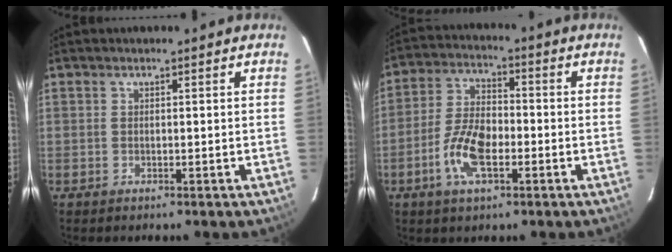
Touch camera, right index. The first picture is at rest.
{"total": 9.7, "force": [-3.6, 4.6, 7.8], "torque": [-0.163, 0.004, -0.067]}